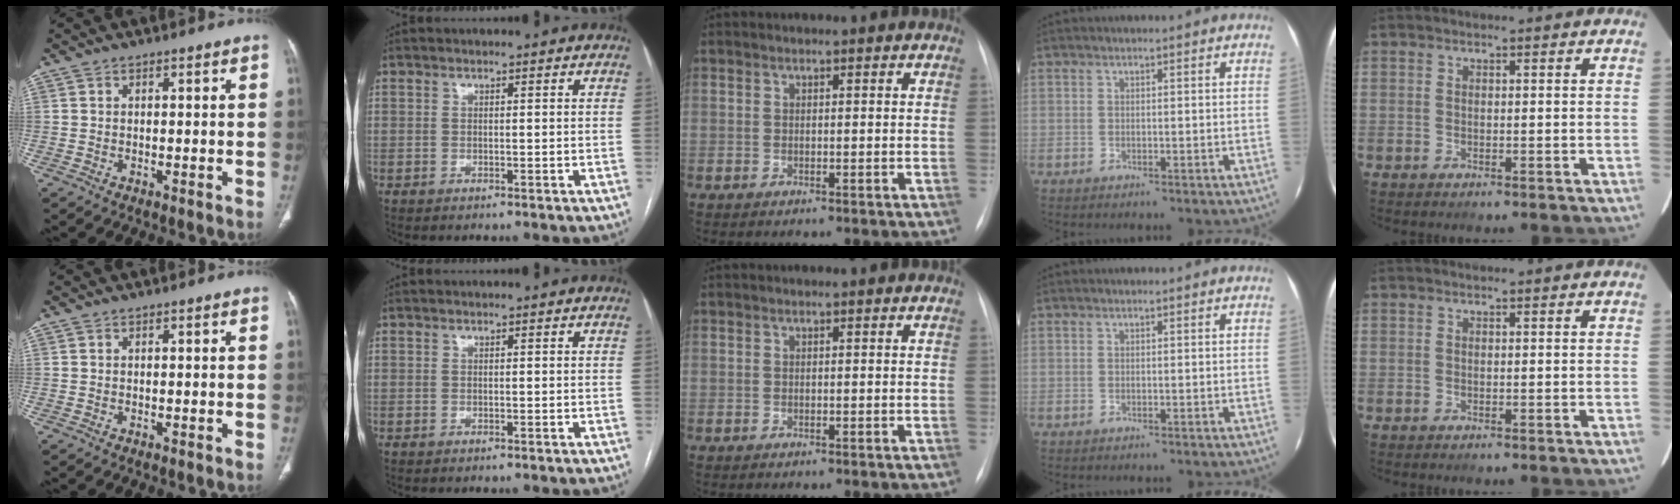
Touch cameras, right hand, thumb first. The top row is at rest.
{}